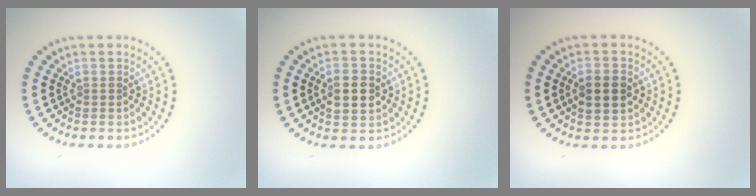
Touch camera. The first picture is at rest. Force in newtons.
{"total": 2.9, "press": 2.9, "slide": 0.2}
{"total": 2.7, "press": 2.7, "slide": 0.2}